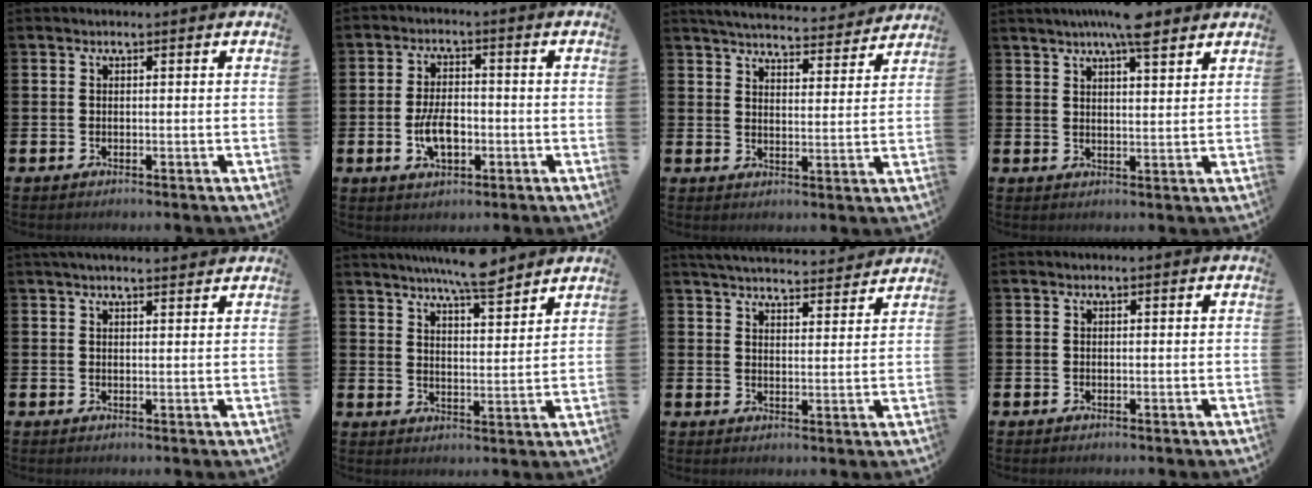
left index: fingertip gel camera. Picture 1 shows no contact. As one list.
[{"total": 5.4, "force": [-1.3, 2.8, 4.4], "torque": [-0.075, 0.002, -0.025]}, {"total": 4.9, "force": [4.9, 0.7, 0.6], "torque": [-0.030, -0.037, 0.083]}, {"total": 6.3, "force": [5.5, 1.0, 2.9], "torque": [-0.060, -0.017, 0.096]}, {"total": 2.2, "force": [2.1, 0.1, 0.6], "torque": [-0.014, -0.005, 0.038]}, {"total": 7.6, "force": [7.2, 0.5, 2.3], "torque": [-0.055, -0.038, 0.129]}, {"total": 5.0, "force": [4.9, 0.5, 0.4], "torque": [-0.025, -0.034, 0.088]}, {"total": 0.0}]